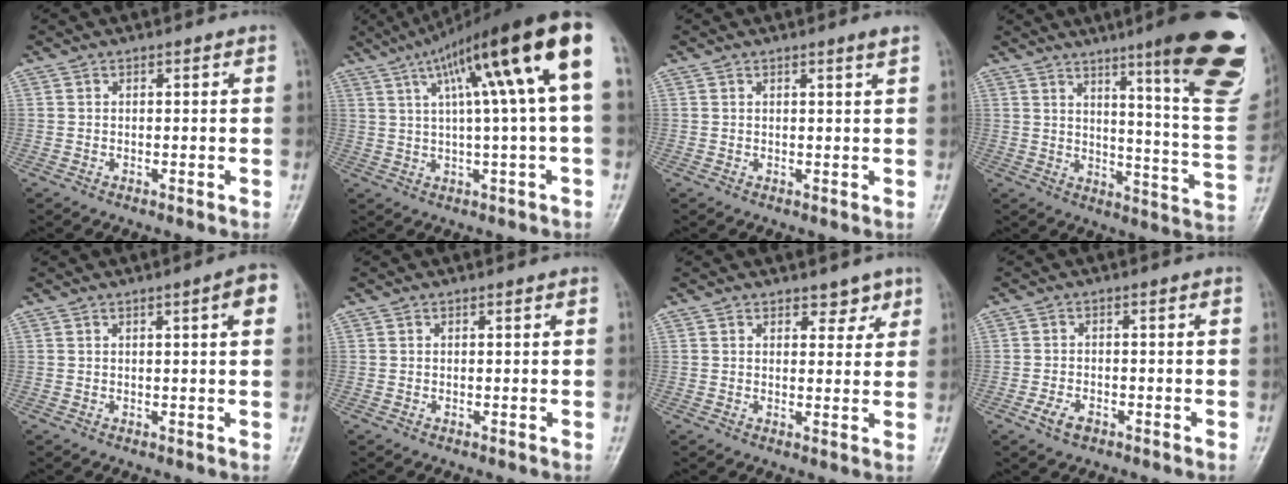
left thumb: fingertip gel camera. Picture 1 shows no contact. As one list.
[{"total": 17.5, "force": [5.8, 1.3, 16.4], "torque": [-0.258, 0.025, 0.091]}, {"total": 1.4, "force": [0.9, -0.4, 1.0], "torque": [-0.020, -0.009, 0.015]}, {"total": 23.7, "force": [13.1, 3.1, 19.5], "torque": [-0.216, -0.067, 0.175]}, {"total": 3.8, "force": [1.3, 0.4, 3.6], "torque": [-0.044, 0.002, 0.016]}, {"total": 0.0}, {"total": 3.2, "force": [2.3, 1.8, 1.4], "torque": [0.006, -0.014, 0.032]}, {"total": 3.3, "force": [-1.8, 1.8, 2.0], "torque": [-0.040, 0.009, -0.032]}]